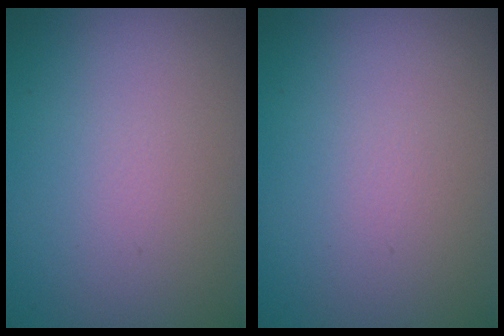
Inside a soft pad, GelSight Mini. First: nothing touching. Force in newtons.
{"total": 0.0}